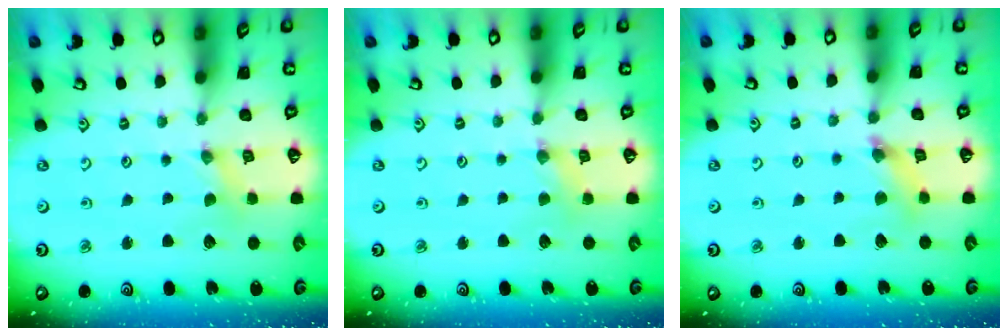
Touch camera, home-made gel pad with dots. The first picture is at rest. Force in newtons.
{"total": 2.6, "press": 2.5, "slide": 0.4}
{"total": 5.4, "press": 5.4, "slide": 0.4}